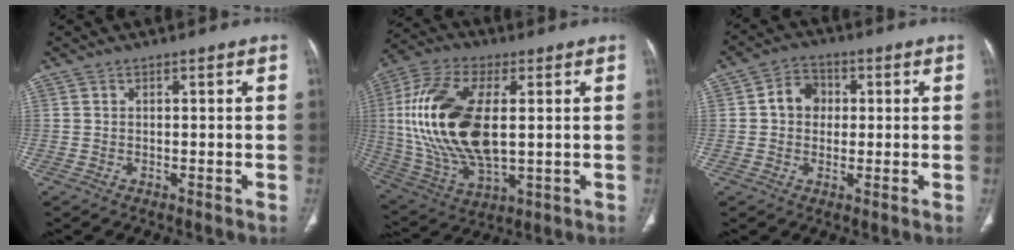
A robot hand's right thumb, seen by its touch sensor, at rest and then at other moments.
{"total": 22.3, "force": [2.2, 11.1, 19.2], "torque": [-0.397, -0.008, 0.046]}
{"total": 7.8, "force": [1.1, 6.7, 3.7], "torque": [-0.027, 0.009, 0.009]}